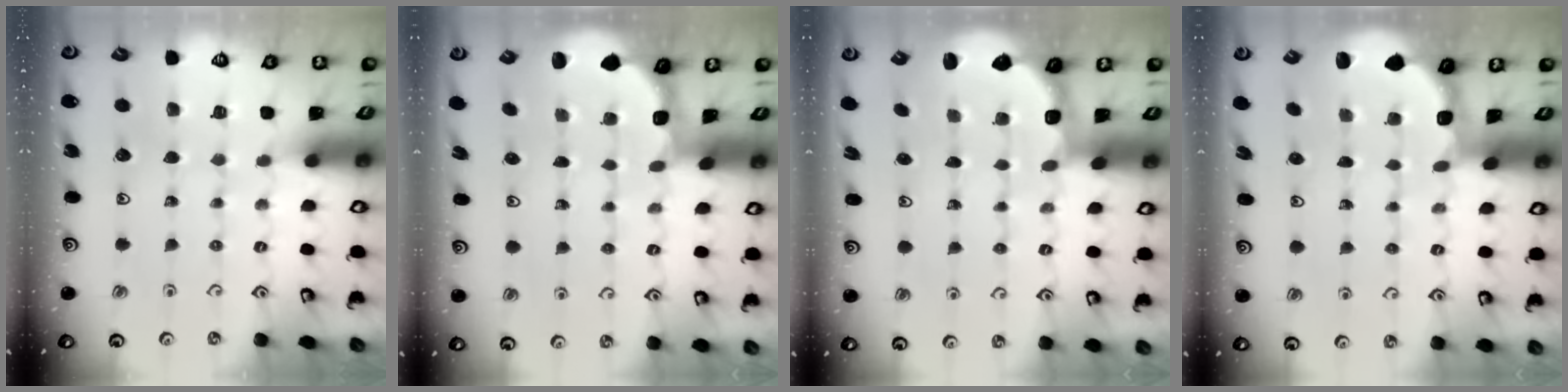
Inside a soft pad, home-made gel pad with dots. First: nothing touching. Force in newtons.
{"total": 1.8, "press": 1.7, "slide": 0.7}
{"total": 2.9, "press": 2.0, "slide": 2.1}
{"total": 1.9, "press": 1.8, "slide": 0.7}